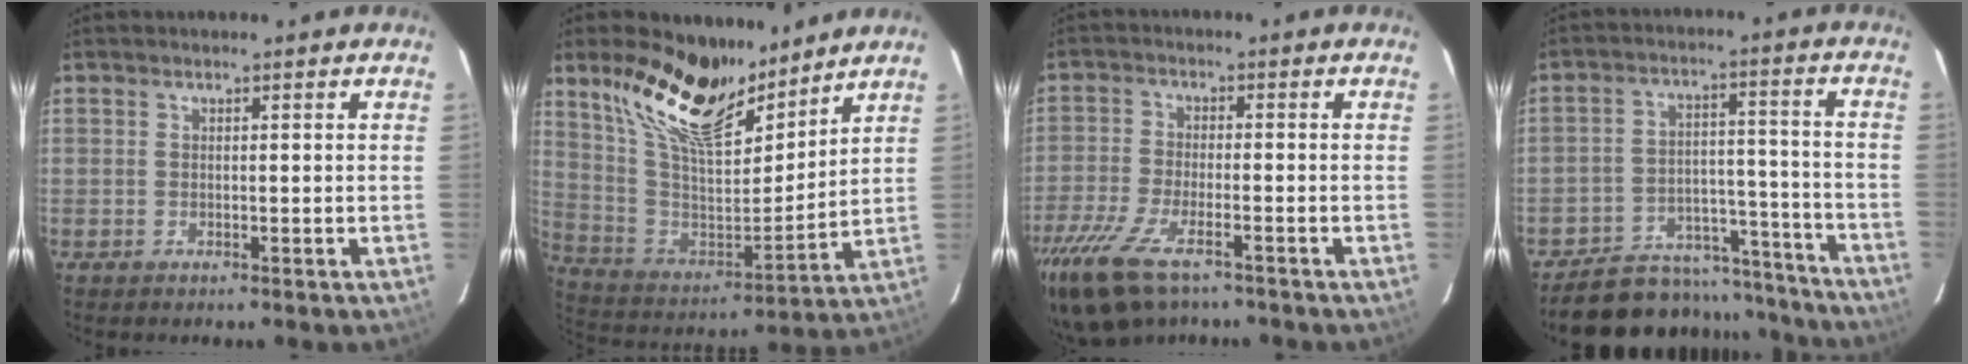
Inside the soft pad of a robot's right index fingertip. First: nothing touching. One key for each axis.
{"total": 18.8, "fx": 13.8, "fy": 6.9, "fz": 10.7, "tx": -0.215, "ty": -0.004, "tz": 0.263}
{"total": 13.0, "fx": -9.5, "fy": 4.2, "fz": 7.8, "tx": -0.189, "ty": -0.045, "tz": -0.180}
{"total": 18.4, "fx": -16.2, "fy": 7.8, "fz": 3.6, "tx": -0.081, "ty": 0.060, "tz": -0.208}